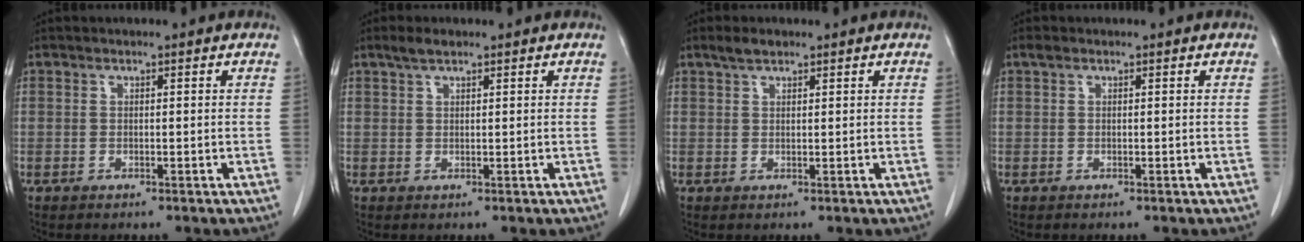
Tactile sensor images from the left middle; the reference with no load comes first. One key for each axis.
{"total": 2.1, "fx": 1.6, "fy": 0.6, "fz": 1.2, "tx": -0.030, "ty": 0.010, "tz": 0.031}
{"total": 2.1, "fx": 1.6, "fy": 0.8, "fz": 1.1, "tx": -0.026, "ty": 0.009, "tz": 0.031}
{"total": 0.7, "fx": 0.4, "fy": 0.3, "fz": 0.4, "tx": -0.011, "ty": 0.016, "tz": 0.009}